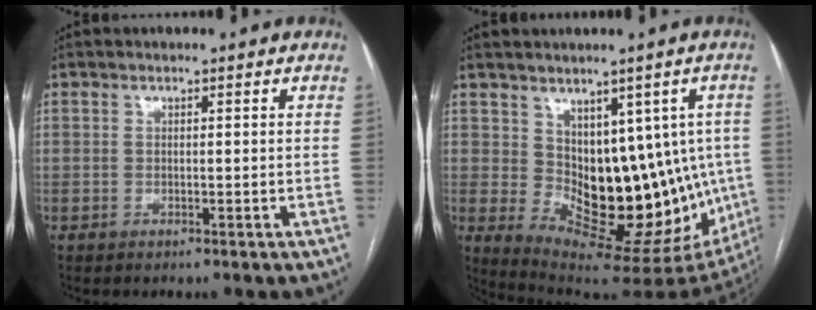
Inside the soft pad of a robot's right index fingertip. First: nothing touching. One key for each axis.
{"total": 16.4, "fx": 0.3, "fy": 8.5, "fz": 14.1, "tx": -0.171, "ty": 0.006, "tz": 0.030}